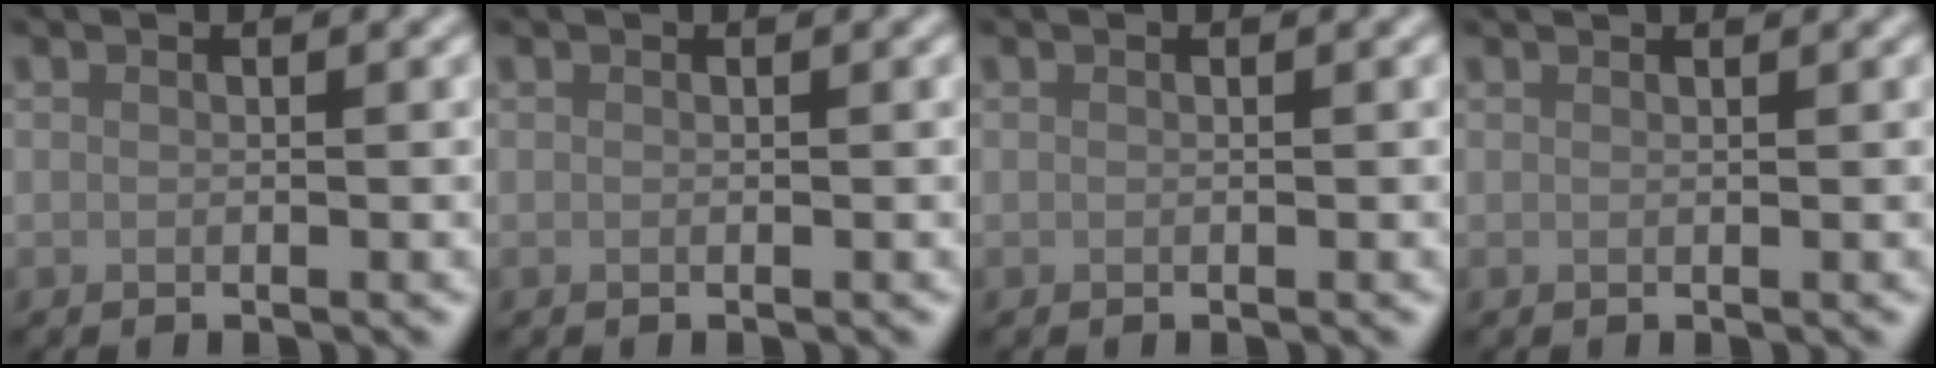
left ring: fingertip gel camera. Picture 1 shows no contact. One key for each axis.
{"total": 0.0}
{"total": 0.0}
{"total": 1.2, "fx": 1.1, "fy": 0.2, "fz": 0.4, "tx": -0.009, "ty": -0.002, "tz": 0.006}